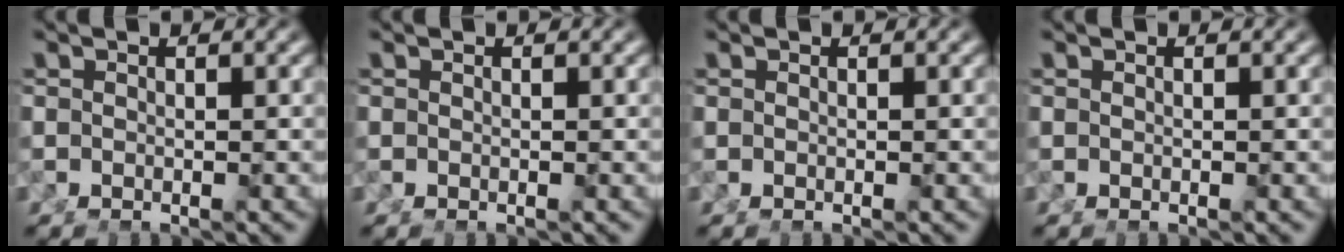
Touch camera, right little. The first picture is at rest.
{"total": 0.0}
{"total": 0.0}
{"total": 0.0}